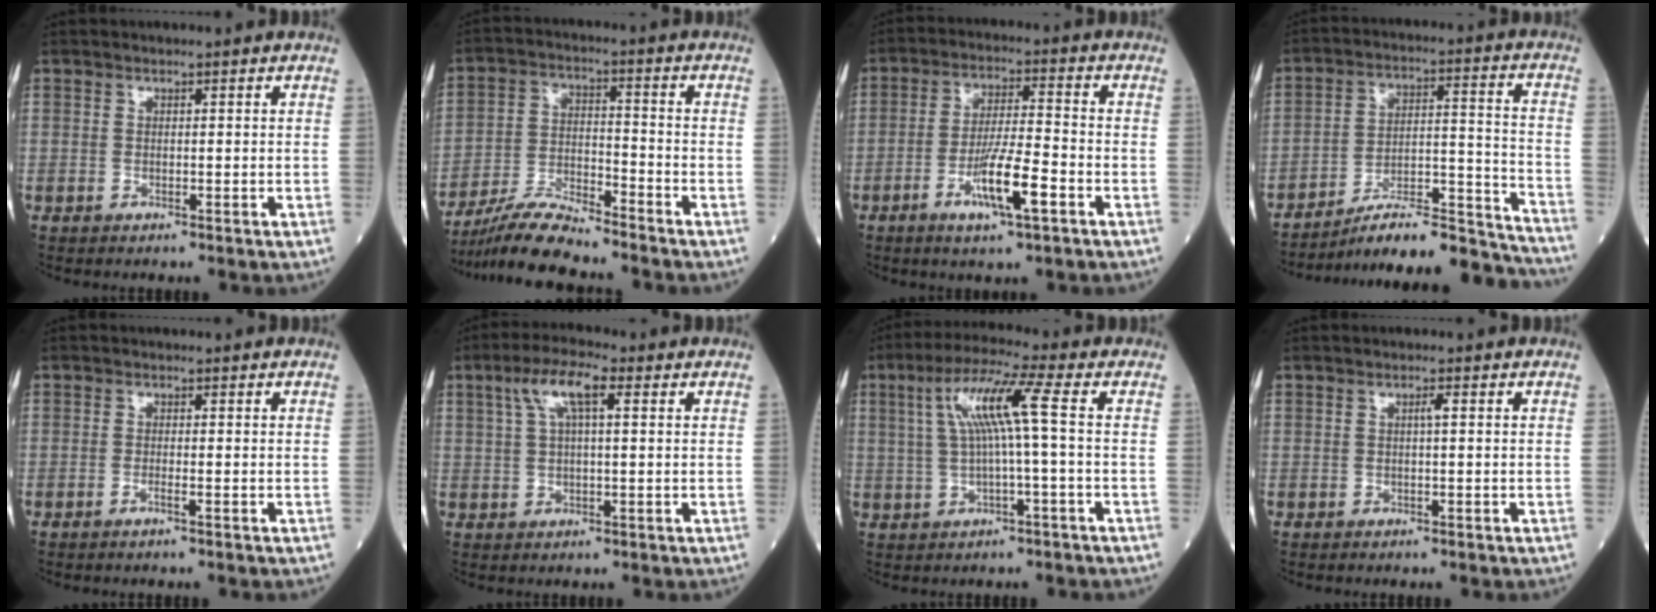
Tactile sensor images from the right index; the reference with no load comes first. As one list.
[{"total": 9.5, "force": [-8.9, 0.1, 3.3], "torque": [-0.063, -0.011, -0.168]}, {"total": 9.0, "force": [-3.9, 0.8, 8.0], "torque": [-0.151, -0.008, -0.069]}, {"total": 19.0, "force": [-18.1, 1.0, 5.8], "torque": [-0.066, 0.033, -0.277]}, {"total": 0.9, "force": [-0.6, -0.1, 0.7], "torque": [-0.017, -0.001, -0.012]}, {"total": 6.5, "force": [2.6, 1.5, 5.7], "torque": [-0.118, 0.024, 0.047]}, {"total": 8.6, "force": [1.2, -0.5, 8.5], "torque": [-0.163, 0.024, 0.025]}, {"total": 0.9, "force": [0.2, 0.0, 0.9], "torque": [-0.019, 0.001, 0.001]}]